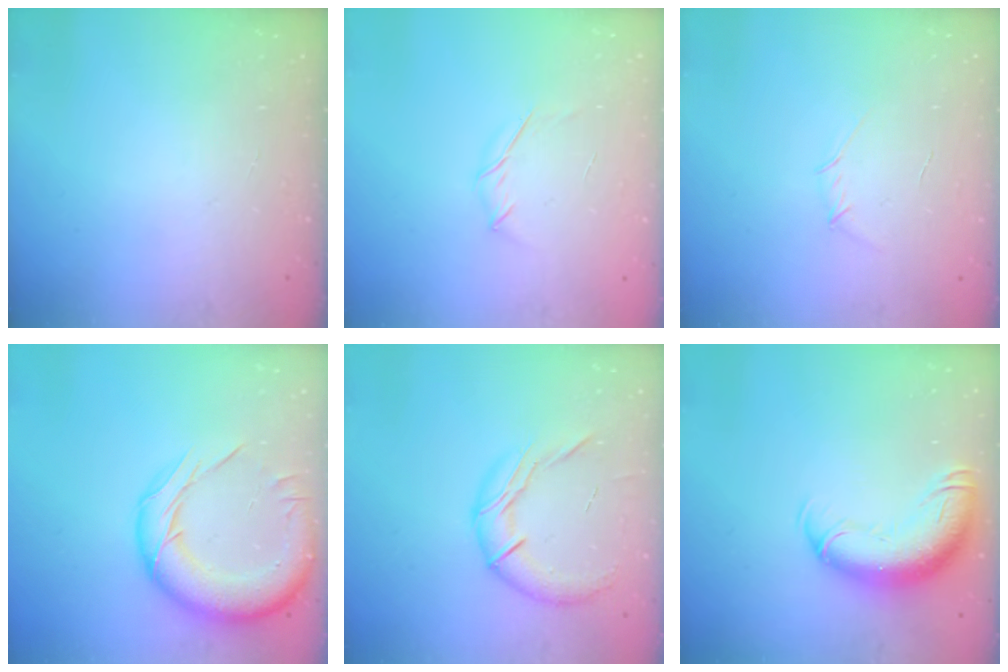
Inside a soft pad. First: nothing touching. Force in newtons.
{"total": 3.8, "press": 3.7, "slide": 0.9}
{"total": 3.5, "press": 3.4, "slide": 0.8}
{"total": 18.5, "press": 18.2, "slide": 3.6}
{"total": 12.1, "press": 12.0, "slide": 1.1}
{"total": 15.2, "press": 14.8, "slide": 3.6}